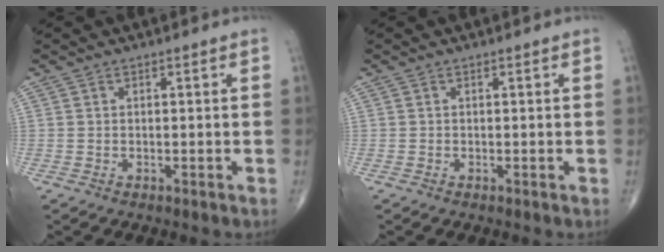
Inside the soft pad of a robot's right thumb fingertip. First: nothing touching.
{"total": 0.0}